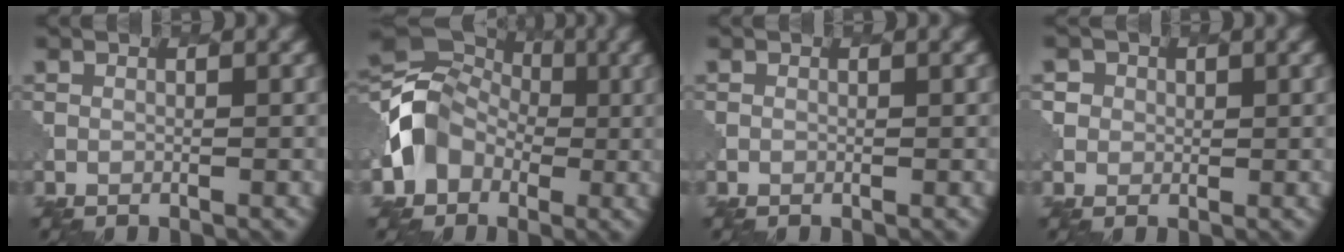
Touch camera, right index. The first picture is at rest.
{"total": 5.8, "force": [-1.1, 5.2, 2.4], "torque": [-0.042, 0.005, -0.035]}
{"total": 0.0}
{"total": 2.6, "force": [0.9, 2.4, 0.4], "torque": [0.014, 0.002, -0.005]}